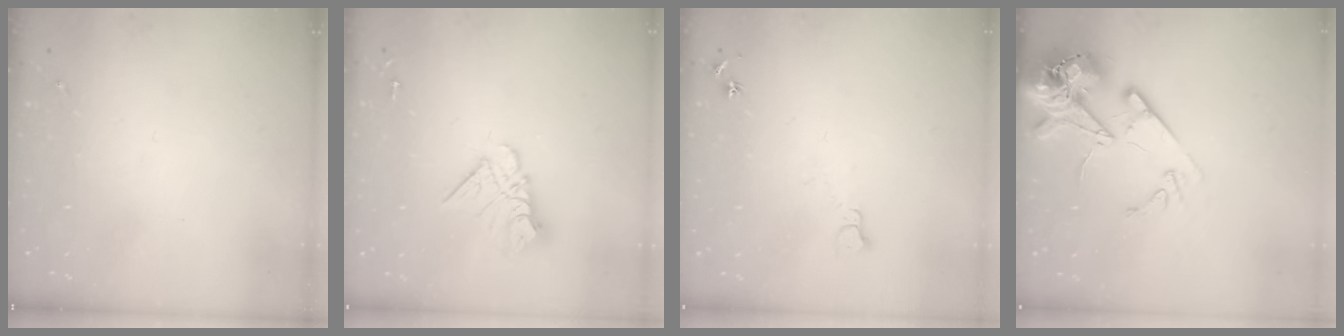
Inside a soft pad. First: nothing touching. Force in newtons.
{"total": 10.7, "press": 10.7, "slide": 1.0}
{"total": 5.4, "press": 5.3, "slide": 0.7}
{"total": 18.0, "press": 17.8, "slide": 2.8}